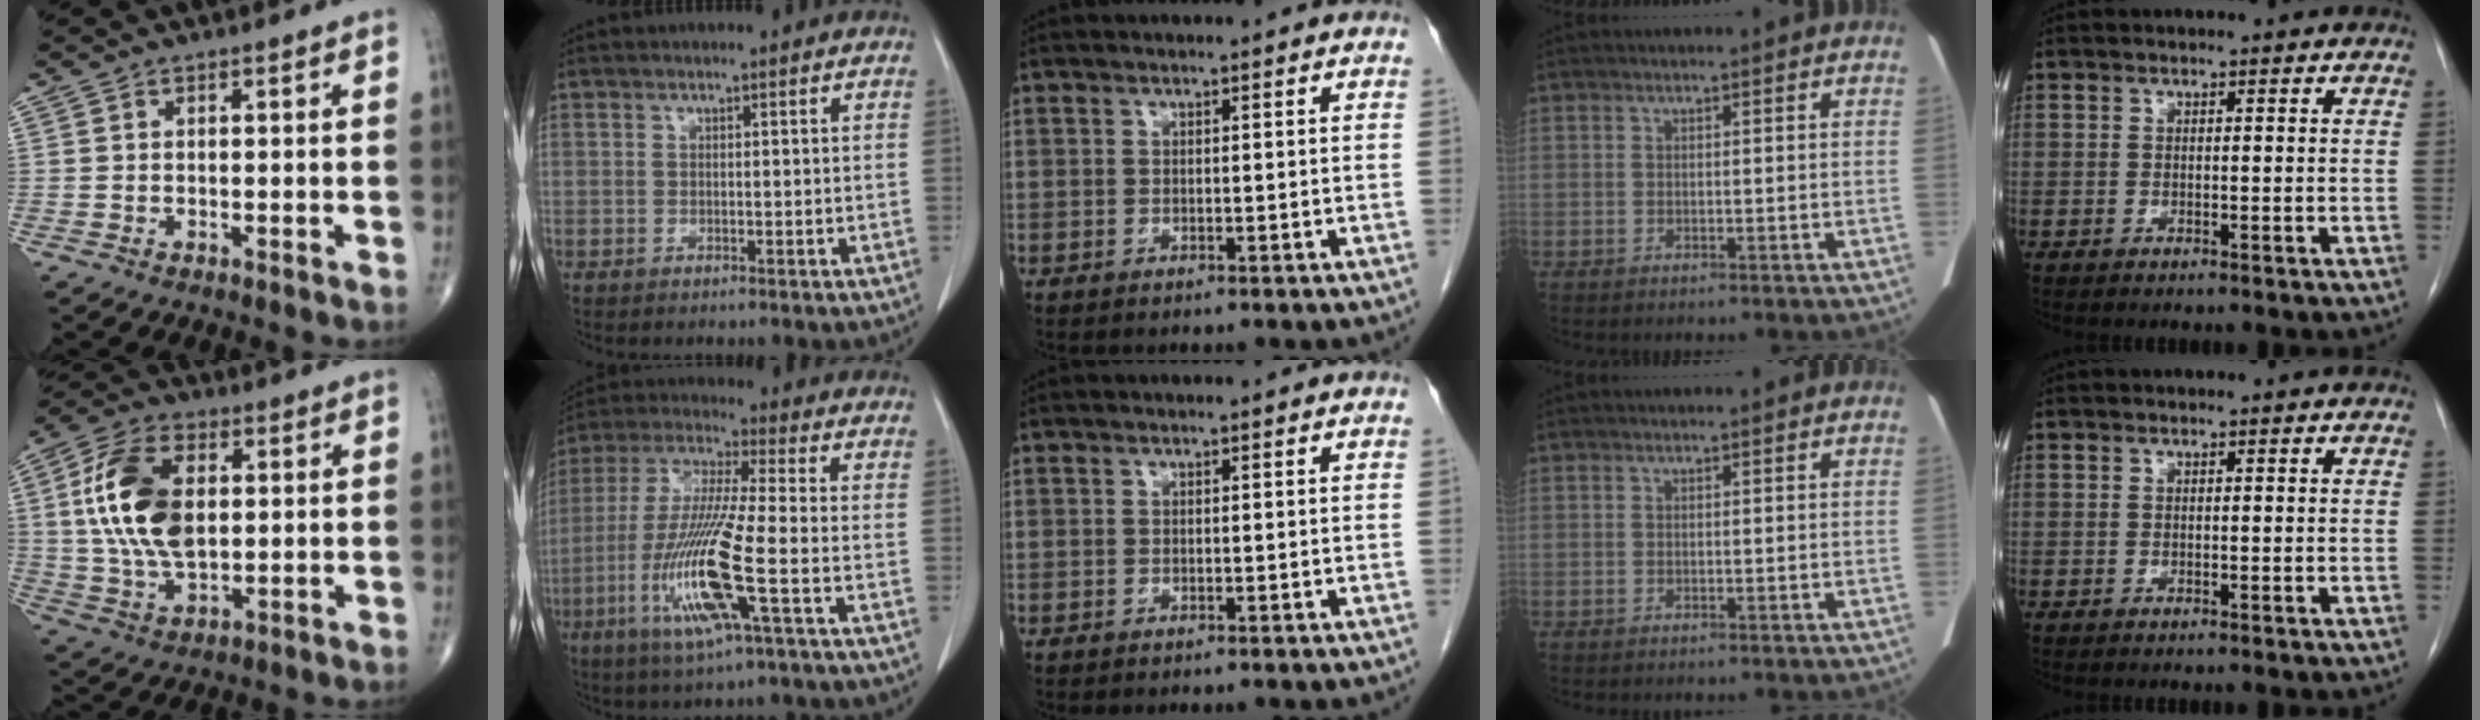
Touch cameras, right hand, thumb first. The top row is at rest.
{"thumb": {"total": 16.1, "force": [2.4, 9.0, 13.1], "torque": [-0.254, 0.003, 0.047]}, "index": {"total": 15.0, "force": [-4.7, 0.2, 14.2], "torque": [-0.299, -0.019, -0.095]}}